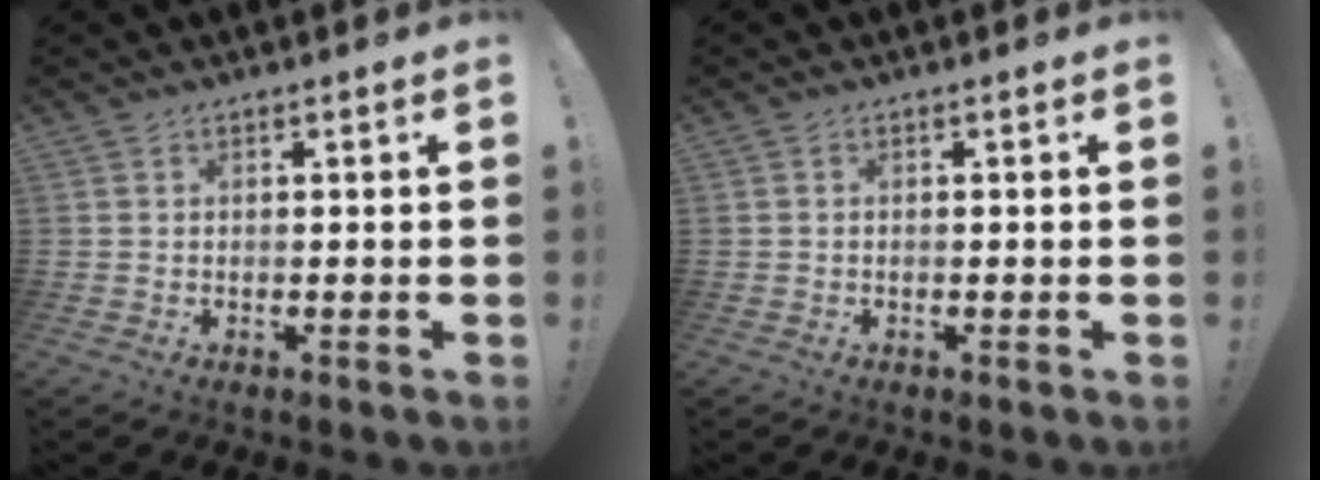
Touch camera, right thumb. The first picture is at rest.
{"total": 0.0}